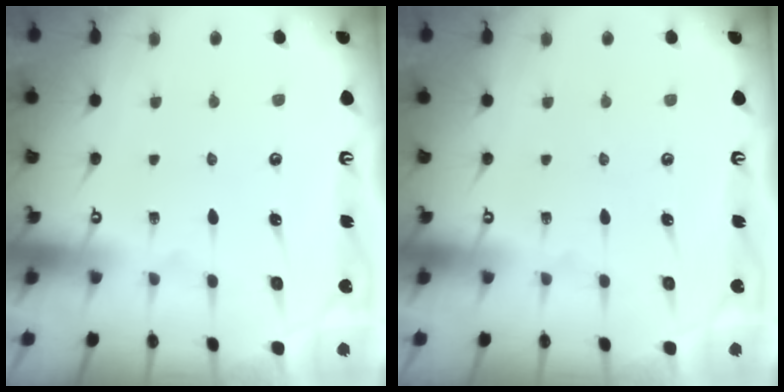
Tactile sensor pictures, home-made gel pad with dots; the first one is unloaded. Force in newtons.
{"total": 0.0}